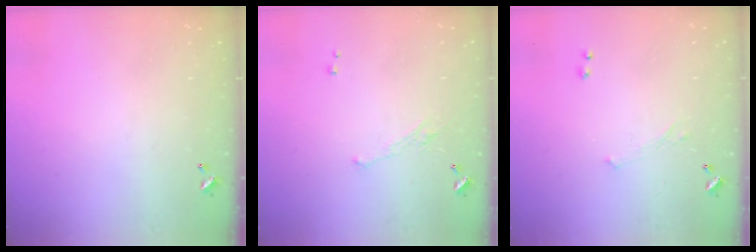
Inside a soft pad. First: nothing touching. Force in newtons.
{"total": 1.9, "press": 1.7, "slide": 0.8}
{"total": 0.7, "press": 0.3, "slide": 0.6}